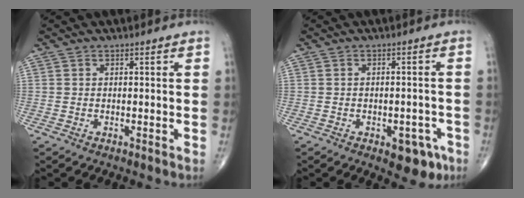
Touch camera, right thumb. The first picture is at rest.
{"total": 6.4, "force": [-3.3, 3.4, 4.2], "torque": [-0.027, 0.016, -0.035]}